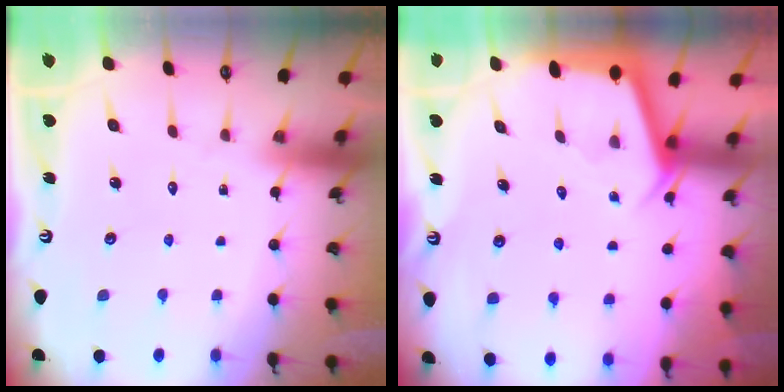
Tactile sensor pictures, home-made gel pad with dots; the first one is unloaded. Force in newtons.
{"total": 2.8, "press": 2.8, "slide": 0.4}